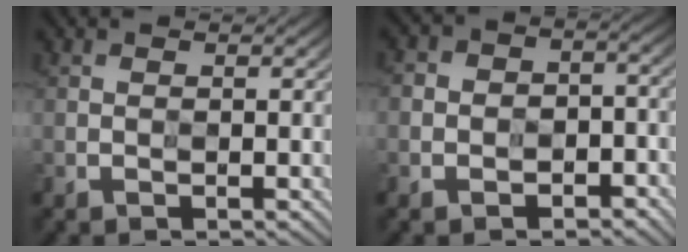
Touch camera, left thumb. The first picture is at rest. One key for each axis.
{"total": 5.0, "fx": -2.4, "fy": 4.1, "fz": 1.7, "tx": -0.013, "ty": 0.000, "tz": -0.047}